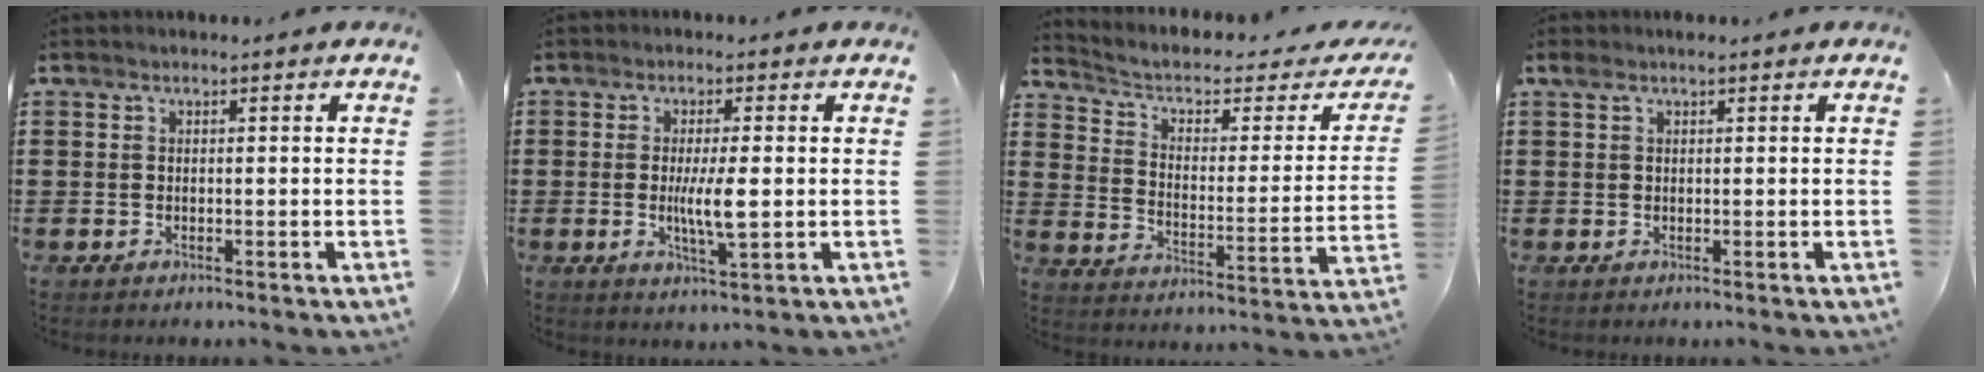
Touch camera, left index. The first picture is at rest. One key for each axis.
{"total": 5.7, "fx": -0.1, "fy": 0.8, "fz": 5.6, "tx": -0.114, "ty": -0.008, "tz": -0.009}
{"total": 3.9, "fx": 2.3, "fy": 1.7, "fz": 2.7, "tx": -0.066, "ty": -0.018, "tz": 0.030}
{"total": 1.0, "fx": 0.6, "fy": 0.3, "fz": 0.8, "tx": -0.016, "ty": 0.003, "tz": 0.010}